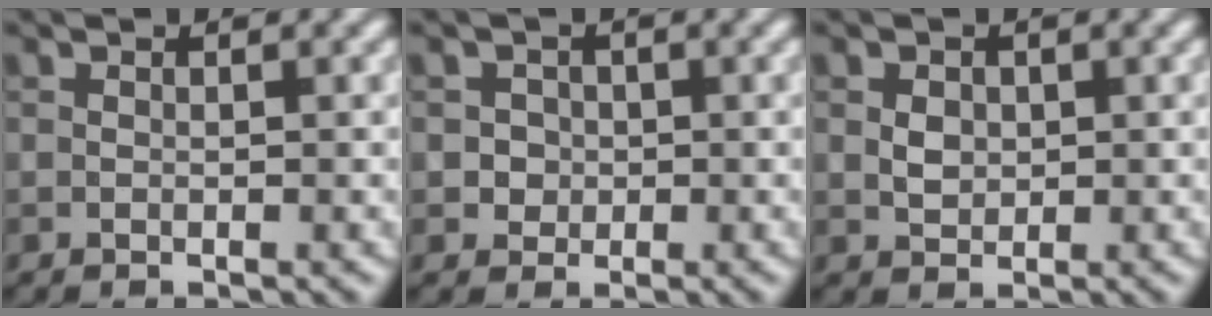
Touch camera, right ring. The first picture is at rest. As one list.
[{"total": 1.6, "force": [0.1, 1.6, 0.4], "torque": [0.012, 0.000, 0.007]}, {"total": 1.5, "force": [0.3, 1.2, 0.8], "torque": [-0.016, 0.000, 0.005]}]